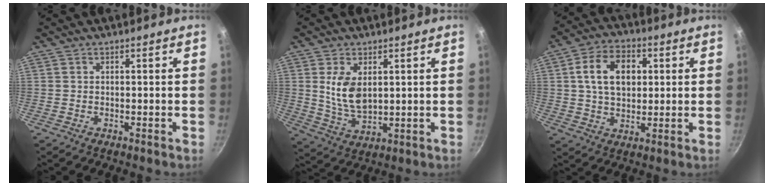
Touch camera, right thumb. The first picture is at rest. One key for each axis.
{"total": 8.4, "fx": 2.1, "fy": 4.7, "fz": 6.6, "tx": -0.119, "ty": -0.023, "tz": 0.050}
{"total": 11.7, "fx": 2.3, "fy": 8.1, "fz": 8.2, "tx": -0.120, "ty": 0.010, "tz": 0.032}